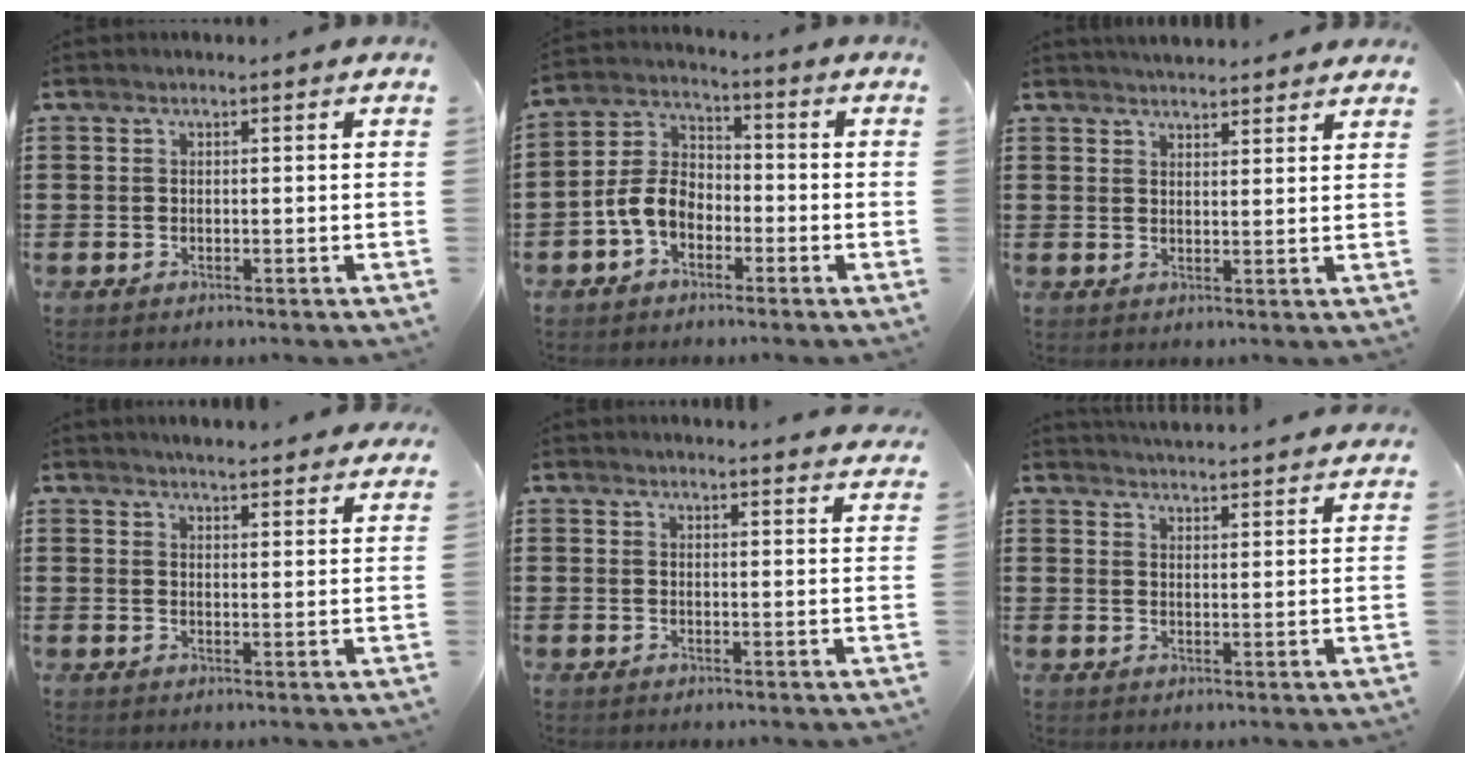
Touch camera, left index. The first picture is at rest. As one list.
[{"total": 6.3, "force": [-3.1, 4.1, 3.5], "torque": [-0.102, 0.006, -0.072]}, {"total": 2.5, "force": [2.5, 0.1, 0.2], "torque": [-0.009, -0.003, 0.047]}, {"total": 3.5, "force": [3.4, -0.1, 0.4], "torque": [-0.017, -0.012, 0.063]}, {"total": 2.5, "force": [2.4, -0.3, 0.2], "torque": [-0.003, -0.012, 0.044]}, {"total": 3.8, "force": [3.7, -0.4, 0.1], "torque": [-0.005, -0.025, 0.065]}]